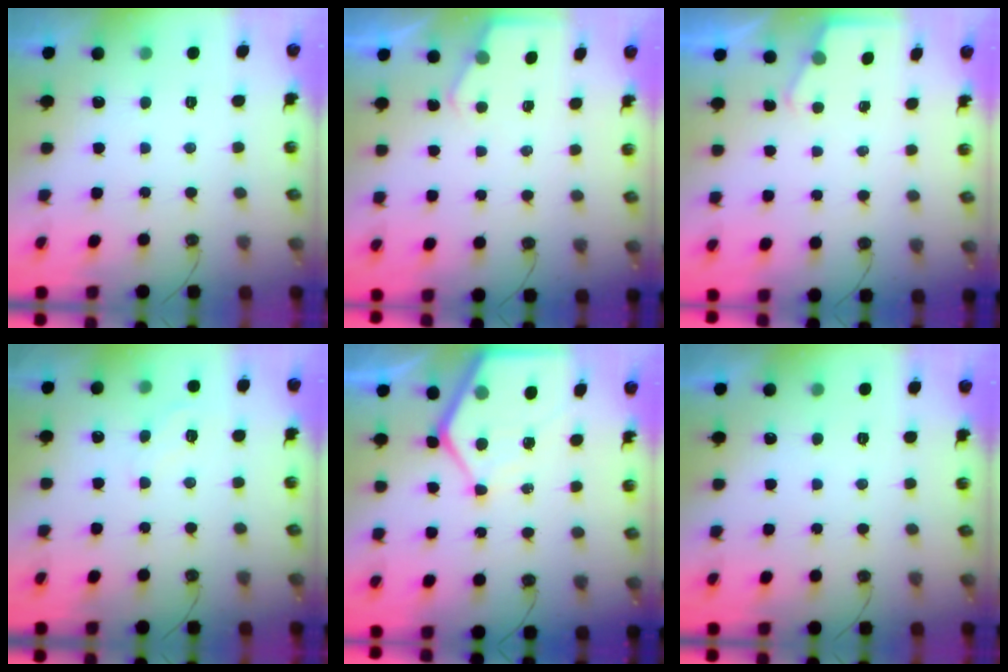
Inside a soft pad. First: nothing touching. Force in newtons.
{"total": 2.6, "press": 2.6, "slide": 0.4}
{"total": 2.3, "press": 2.3, "slide": 0.4}
{"total": 3.6, "press": 3.5, "slide": 0.4}
{"total": 10.2, "press": 10.2, "slide": 0.9}
{"total": 0.0}